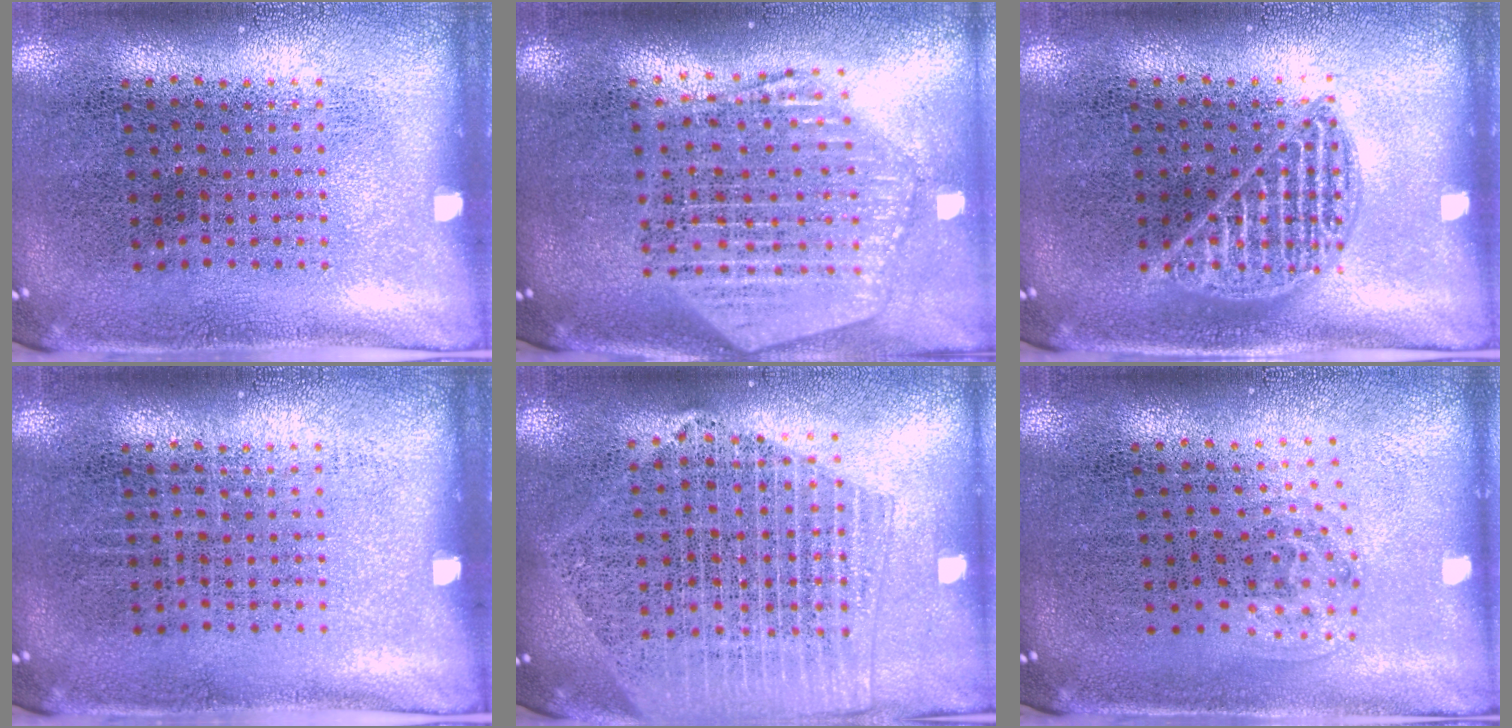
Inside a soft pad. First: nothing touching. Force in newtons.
{"total": 2.5, "press": 2.1, "slide": 1.3}
{"total": 1.8, "press": 1.8, "slide": 0.3}
{"total": 0.0}
{"total": 2.1, "press": 1.9, "slide": 0.9}
{"total": 0.9, "press": 0.6, "slide": 0.7}